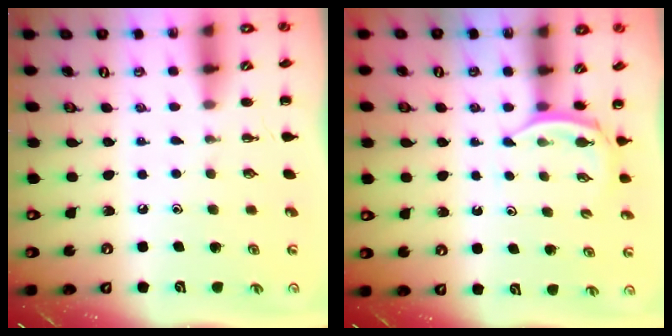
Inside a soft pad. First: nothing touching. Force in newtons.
{"total": 2.3, "press": 2.1, "slide": 0.9}